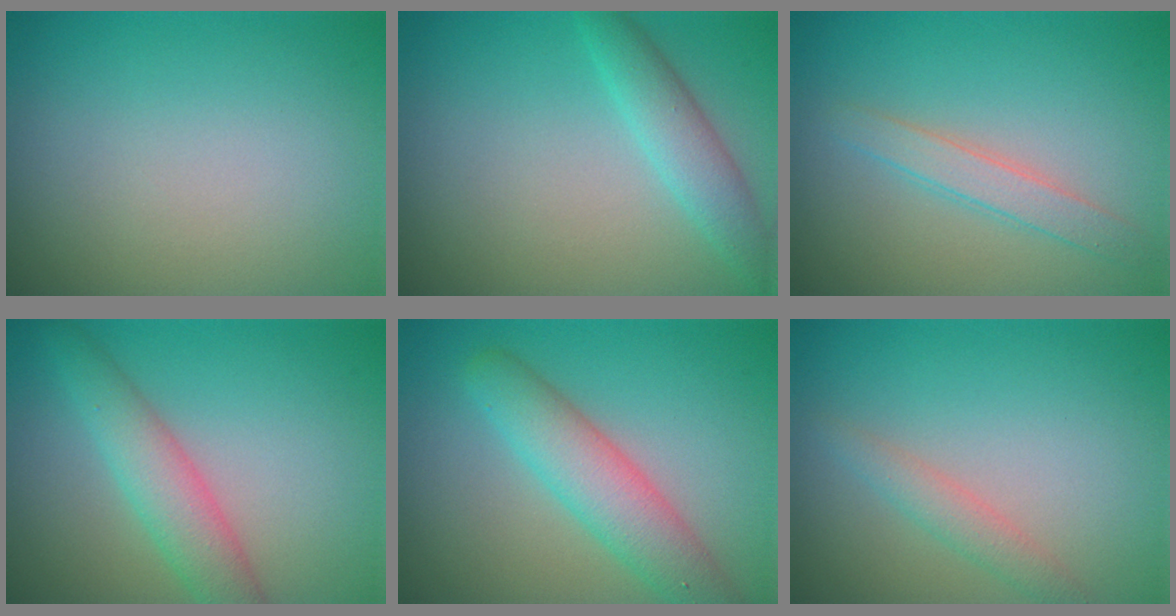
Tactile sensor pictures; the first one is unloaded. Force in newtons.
{"total": 2.9, "press": 2.9, "slide": 0.1}
{"total": 2.0, "press": 2.0, "slide": 0.1}
{"total": 3.9, "press": 3.9, "slide": 0.0}
{"total": 4.9, "press": 4.9, "slide": 0.1}
{"total": 1.7, "press": 1.7, "slide": 0.0}